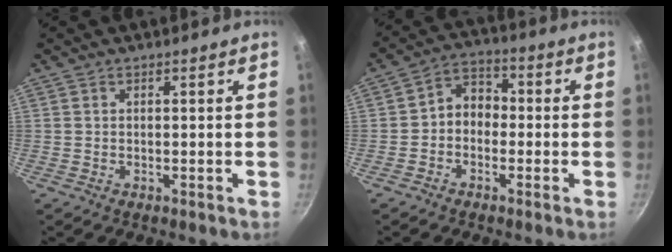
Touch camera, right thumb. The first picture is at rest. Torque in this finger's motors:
{"motor_torque": [-0.19, 0.30, 0.11, 0.10, 0.03]}